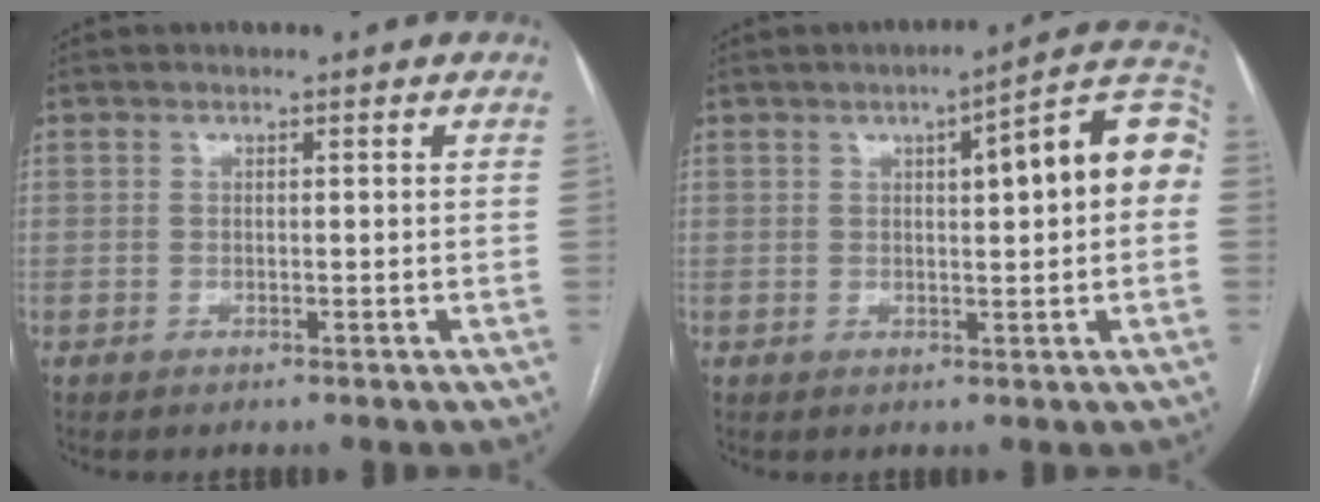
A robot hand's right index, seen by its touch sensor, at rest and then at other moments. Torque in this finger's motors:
{"motor_torque": [1.21, 0.05, 0.30, 0.07]}